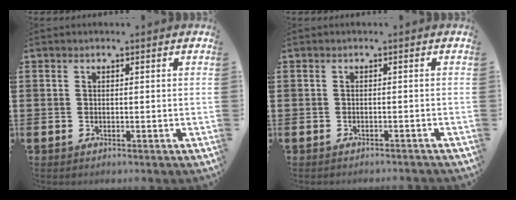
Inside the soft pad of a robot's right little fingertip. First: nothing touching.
{"total": 0.6, "force": [-0.6, -0.1, 0.0], "torque": [0.000, -0.002, -0.013]}